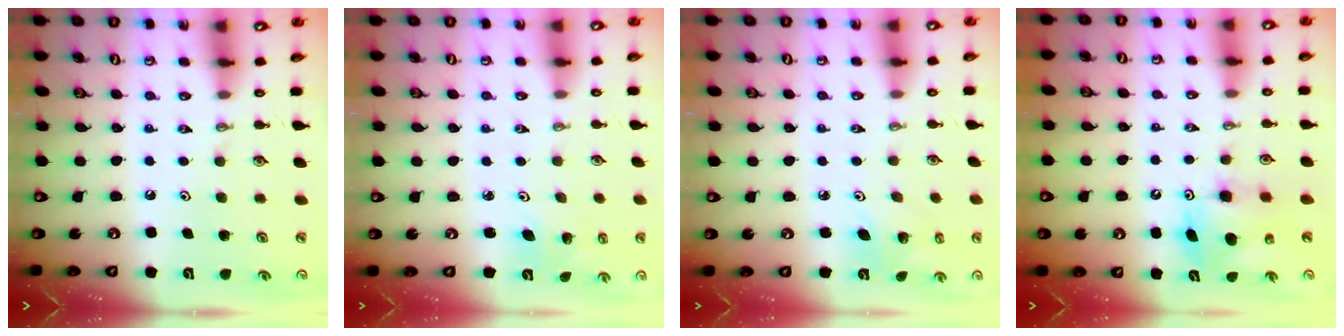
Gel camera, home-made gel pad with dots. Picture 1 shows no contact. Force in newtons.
{"total": 3.4, "press": 3.2, "slide": 1.3}
{"total": 3.5, "press": 3.5, "slide": 0.3}
{"total": 8.0, "press": 8.0, "slide": 0.4}